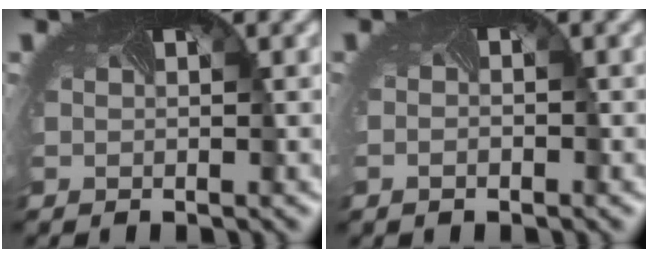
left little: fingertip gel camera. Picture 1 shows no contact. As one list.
[{"total": 0.8, "force": [-0.5, 0.5, 0.5], "torque": [-0.007, -0.005, -0.006]}]